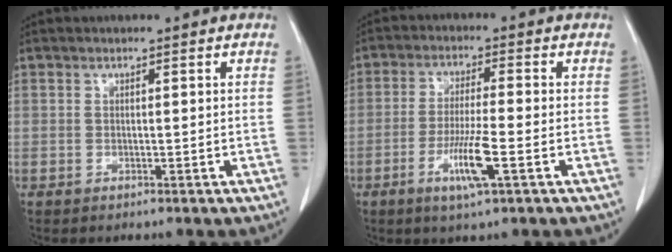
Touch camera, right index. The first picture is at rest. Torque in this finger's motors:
{"motor_torque": [1.00, -0.27, 0.38, 0.08]}